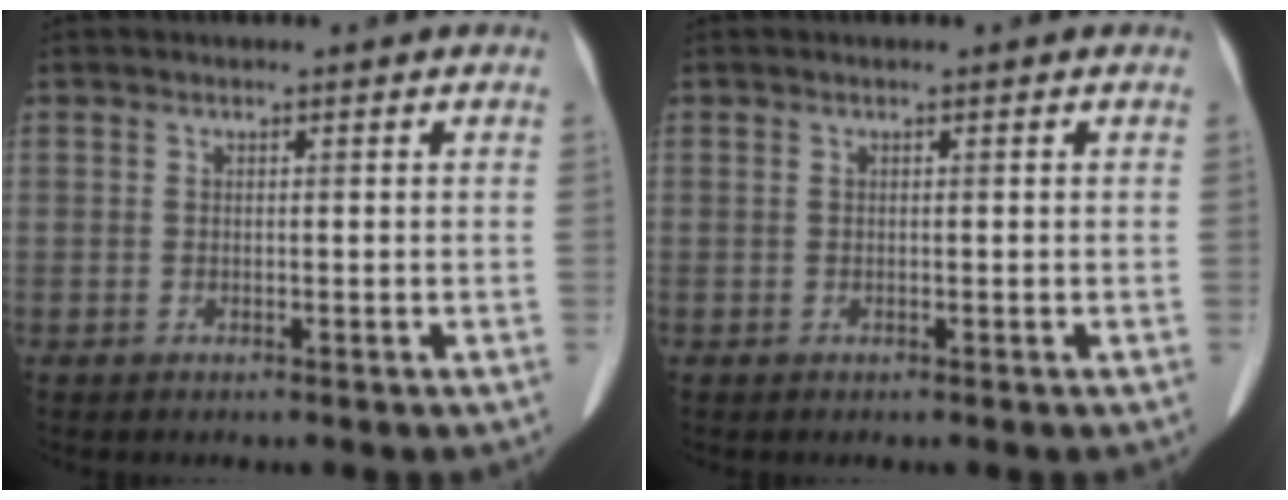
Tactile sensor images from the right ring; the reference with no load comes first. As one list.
[{"total": 0.0}]